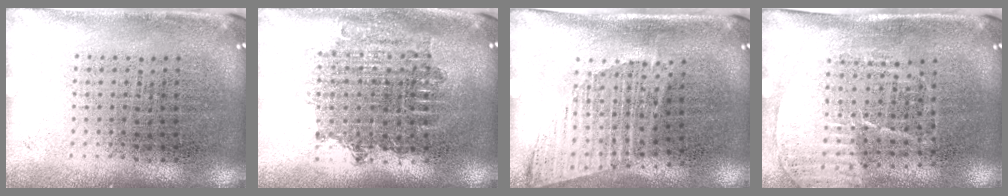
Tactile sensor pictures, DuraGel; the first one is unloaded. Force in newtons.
{"total": 1.7, "press": 1.4, "slide": 1.0}
{"total": 1.2, "press": 1.0, "slide": 0.7}
{"total": 1.5, "press": 1.3, "slide": 0.8}